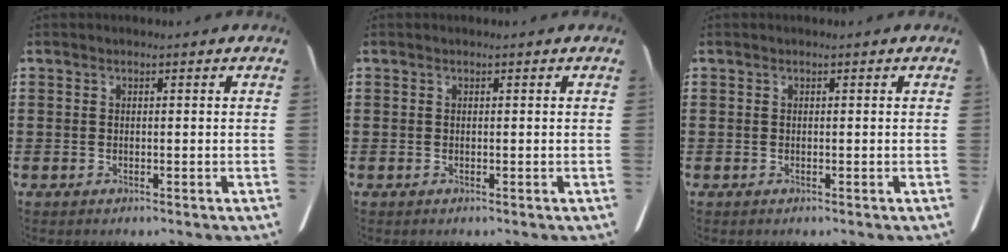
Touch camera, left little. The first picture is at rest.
{"total": 0.0}
{"total": 0.0}